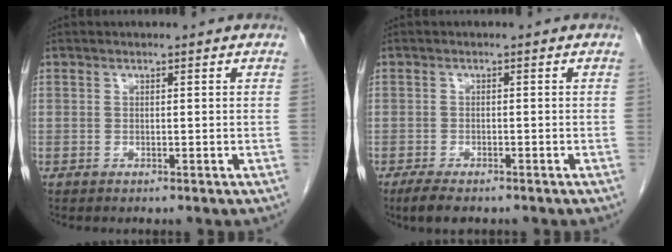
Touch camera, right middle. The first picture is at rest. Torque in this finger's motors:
{"motor_torque": [0.25, -0.09, 0.00, 0.00]}